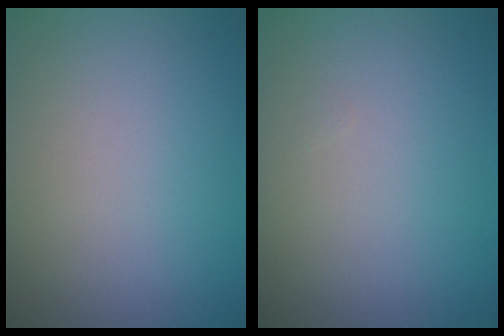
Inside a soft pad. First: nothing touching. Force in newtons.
{"total": 0.0}